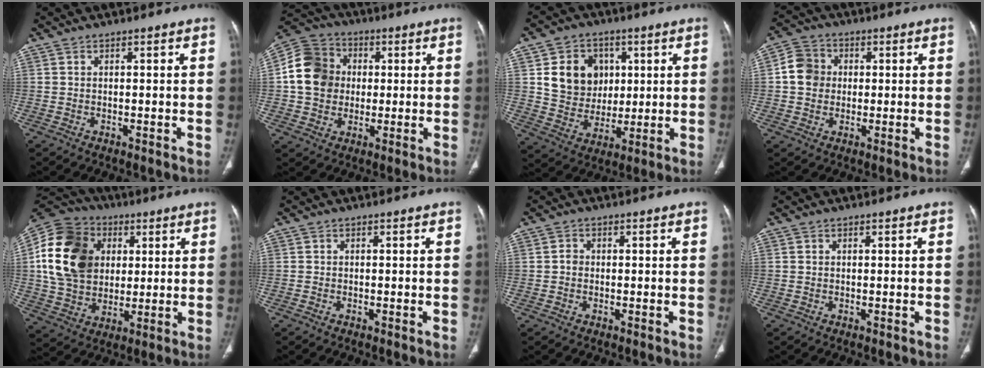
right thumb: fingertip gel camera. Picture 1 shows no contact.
{"total": 12.9, "force": [0.8, 11.3, 6.2], "torque": [-0.100, 0.020, 0.007]}
{"total": 12.8, "force": [3.3, 10.9, 5.8], "torque": [-0.053, -0.008, 0.066]}
{"total": 7.2, "force": [0.5, 6.4, 3.2], "torque": [-0.044, 0.014, 0.000]}
{"total": 21.5, "force": [4.3, 16.4, 13.2], "torque": [-0.245, 0.011, 0.081]}
{"total": 0.0}
{"total": 1.4, "force": [-0.2, 1.2, 0.7], "torque": [-0.005, 0.005, -0.007]}
{"total": 0.0}